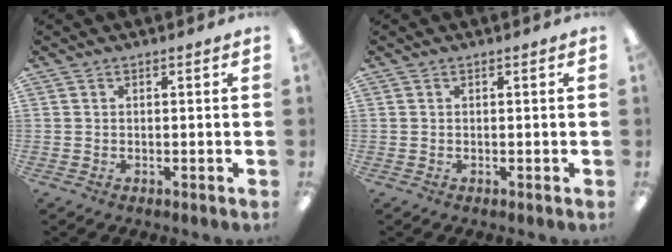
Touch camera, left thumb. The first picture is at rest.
{"total": 0.0}